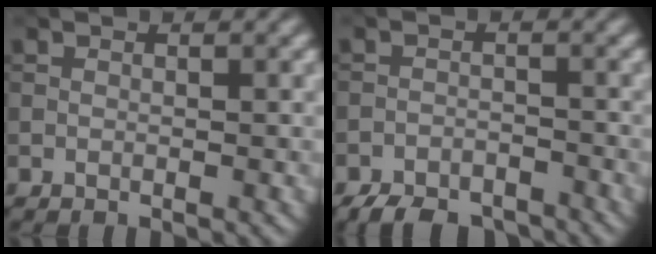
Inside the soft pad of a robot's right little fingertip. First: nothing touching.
{"total": 5.3, "force": [-4.6, 2.0, 1.6], "torque": [-0.021, -0.011, -0.080]}